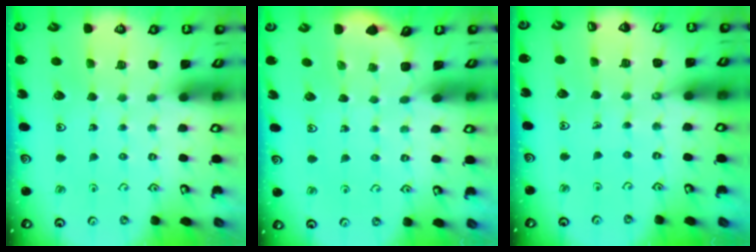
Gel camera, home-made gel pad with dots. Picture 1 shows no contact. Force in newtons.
{"total": 2.1, "press": 2.1, "slide": 0.2}
{"total": 0.9, "press": 0.9, "slide": 0.1}